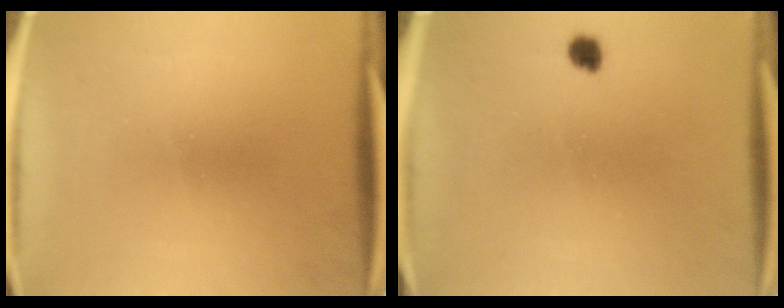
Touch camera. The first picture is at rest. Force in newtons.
{"total": 1.8}